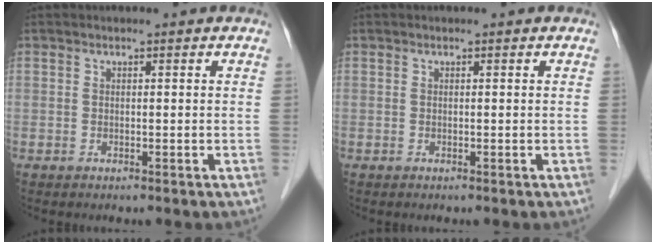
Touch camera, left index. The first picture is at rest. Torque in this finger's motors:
{"motor_torque": [0.00, 0.00, 0.00, 0.00]}